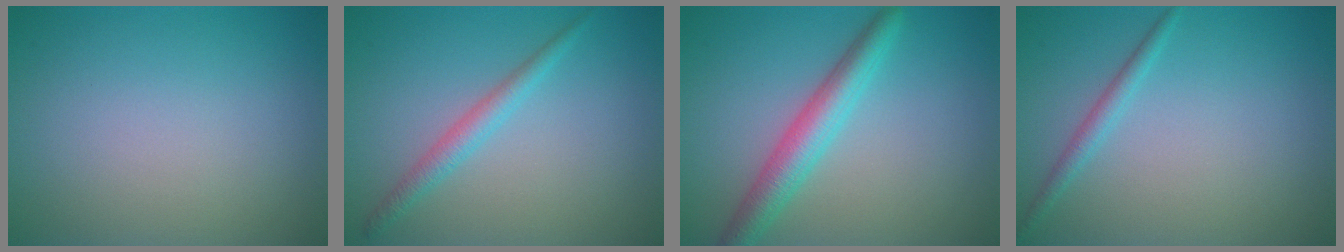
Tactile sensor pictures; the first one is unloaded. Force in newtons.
{"total": 2.0, "press": 2.0, "slide": 0.0}
{"total": 4.1, "press": 4.1, "slide": 0.1}
{"total": 1.4, "press": 1.4, "slide": 0.0}